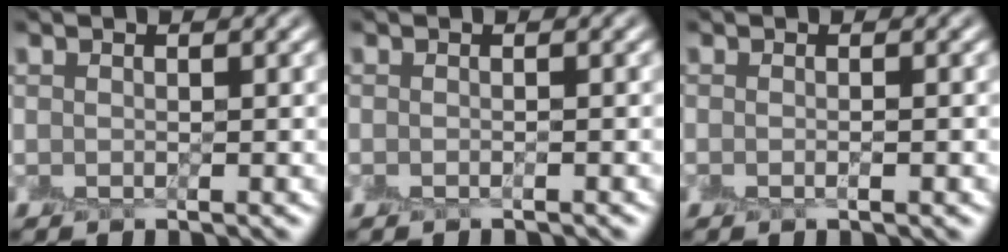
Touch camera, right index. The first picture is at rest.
{"total": 0.8, "force": [-0.8, -0.1, 0.0], "torque": [0.001, -0.011, -0.015]}
{"total": 0.8, "force": [-0.5, 0.0, 0.6], "torque": [-0.010, -0.004, -0.008]}